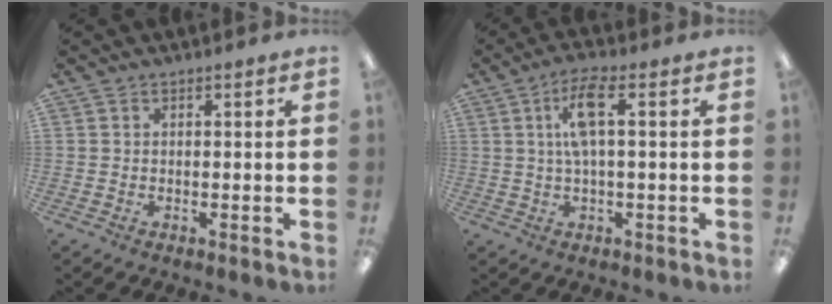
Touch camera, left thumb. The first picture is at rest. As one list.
[{"total": 8.1, "force": [2.0, 2.4, 7.5], "torque": [-0.137, 0.006, 0.031]}]